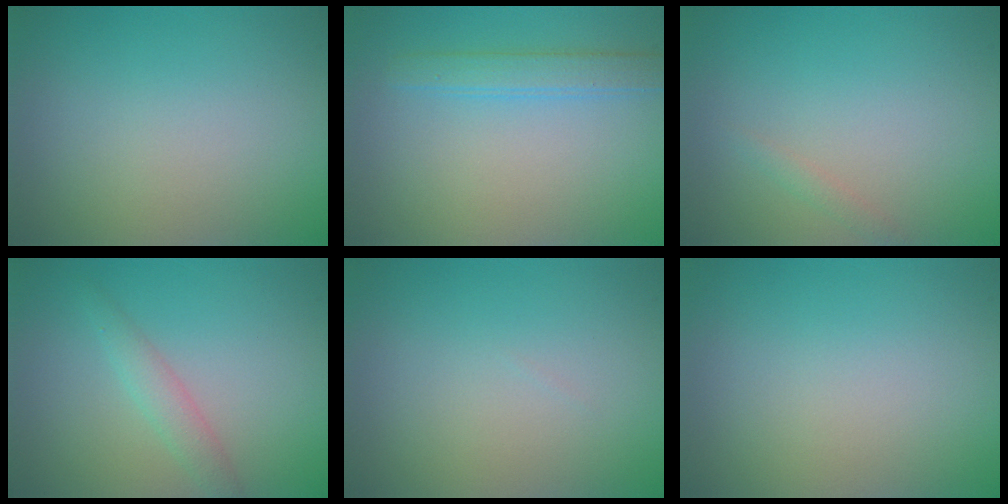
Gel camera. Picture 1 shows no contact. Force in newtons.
{"total": 2.3, "press": 2.3, "slide": 0.2}
{"total": 0.7, "press": 0.7, "slide": 0.0}
{"total": 1.9, "press": 1.9, "slide": 0.1}
{"total": 0.0}
{"total": 0.0}